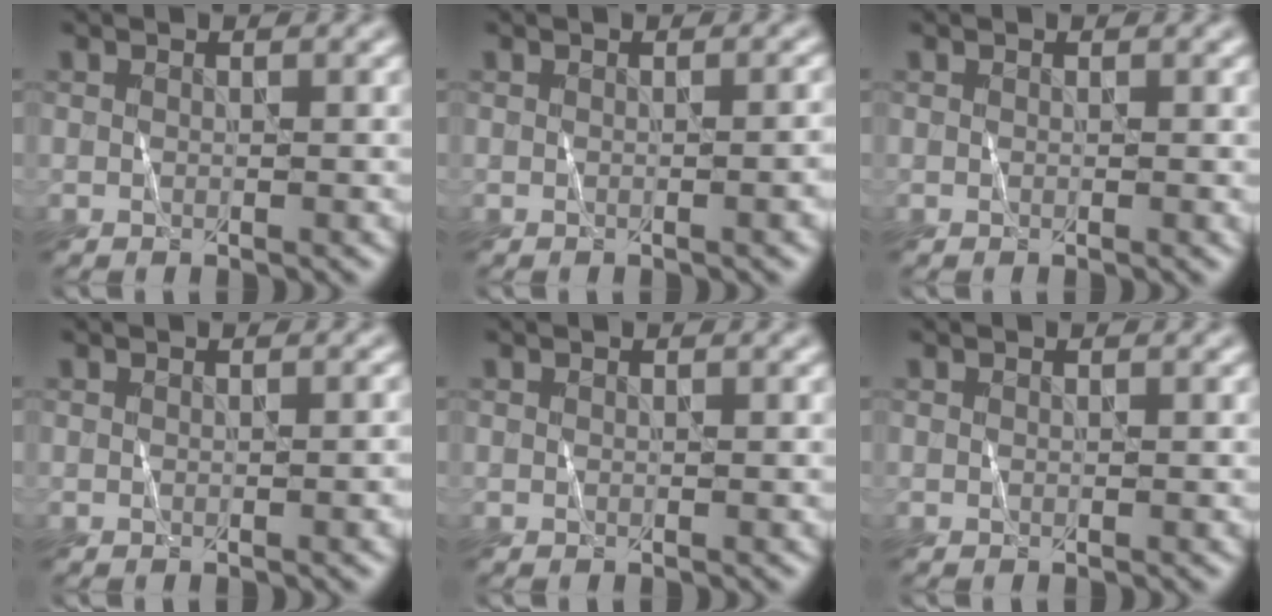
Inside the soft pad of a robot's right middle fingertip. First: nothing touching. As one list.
[{"total": 2.2, "force": [-0.8, 0.7, 2.0], "torque": [-0.020, 0.001, -0.012]}, {"total": 0.0}, {"total": 1.5, "force": [-0.5, 0.4, 1.4], "torque": [-0.017, 0.000, -0.010]}, {"total": 0.0}, {"total": 0.0}]